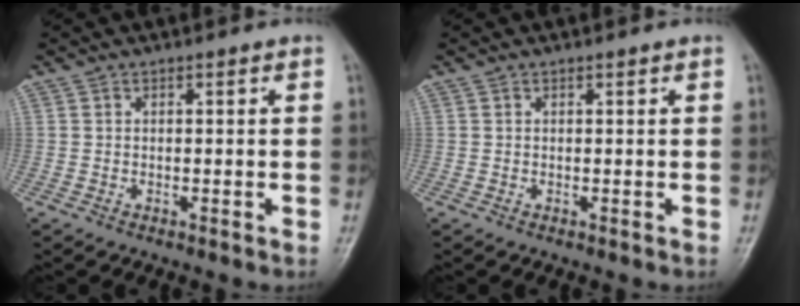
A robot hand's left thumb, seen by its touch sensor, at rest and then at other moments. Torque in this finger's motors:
{"motor_torque": [0.00, 0.00, 0.00, 0.00, 0.00]}